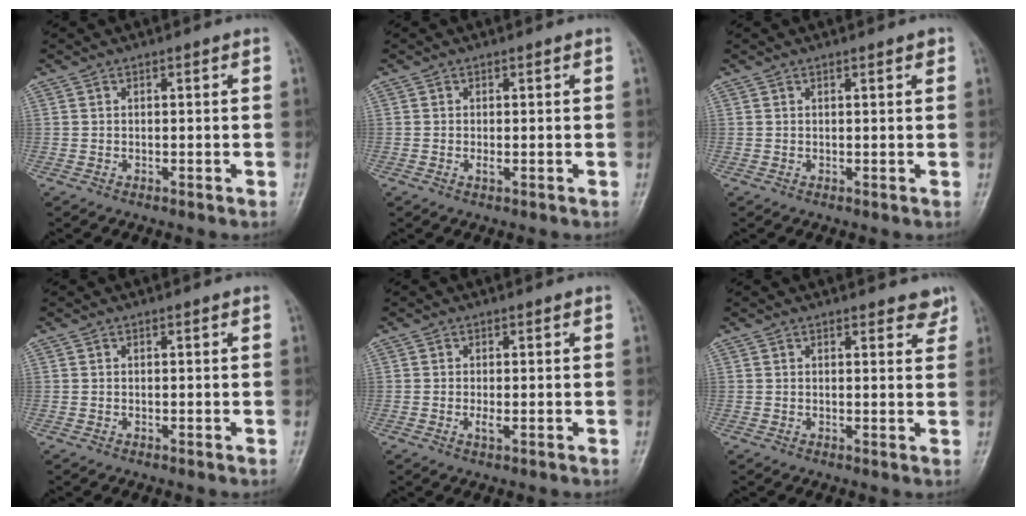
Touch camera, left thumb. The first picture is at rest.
{"total": 0.7, "force": [-0.1, 0.2, 0.7], "torque": [-0.013, 0.001, -0.001]}
{"total": 1.1, "force": [0.7, 0.2, 0.8], "torque": [-0.010, -0.002, 0.008]}
{"total": 0.0}
{"total": 1.4, "force": [-0.2, 0.4, 1.3], "torque": [-0.023, -0.002, -0.003]}
{"total": 2.9, "force": [2.4, 1.2, 1.1], "torque": [0.007, -0.014, 0.022]}